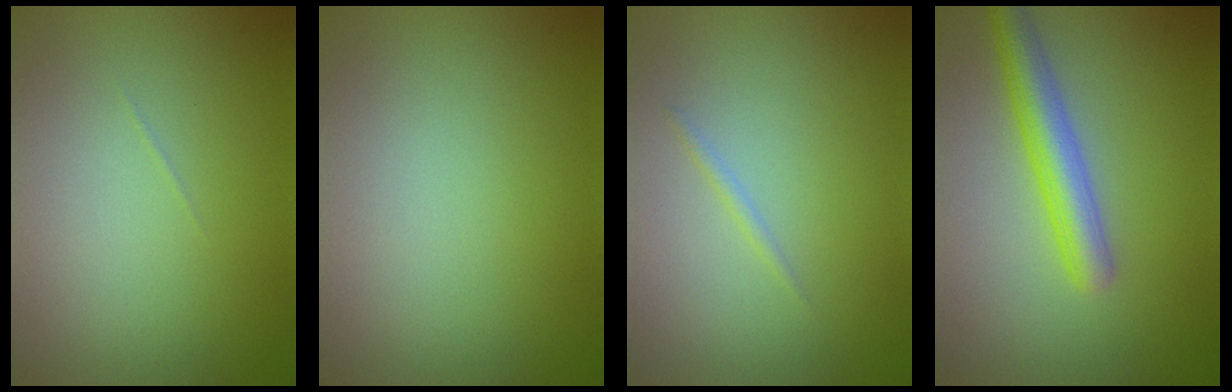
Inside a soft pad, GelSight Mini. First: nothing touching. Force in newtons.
{"total": 0.0}
{"total": 0.6, "press": 0.6, "slide": 0.1}
{"total": 3.8, "press": 3.8, "slide": 0.1}